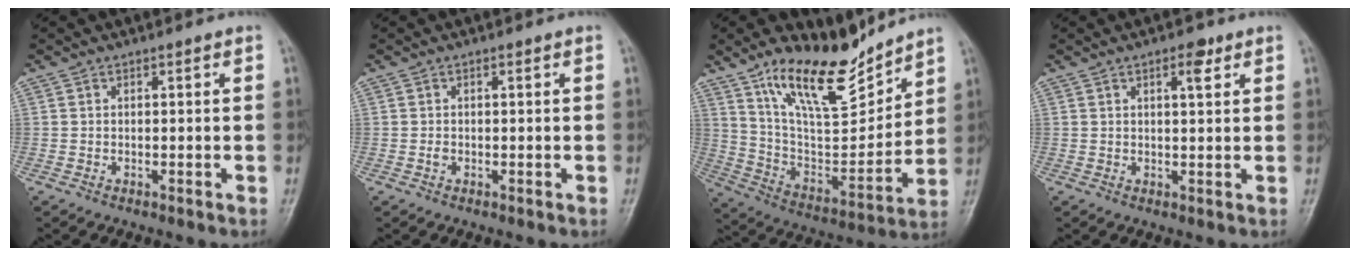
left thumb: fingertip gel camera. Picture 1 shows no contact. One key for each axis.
{"total": 0.8, "fx": -0.1, "fy": 0.5, "fz": 0.5, "tx": -0.007, "ty": 0.000, "tz": -0.002}
{"total": 17.8, "fx": 13.5, "fy": 5.9, "fz": 9.9, "tx": -0.125, "ty": -0.085, "tz": 0.249}
{"total": 3.2, "fx": 1.7, "fy": 1.2, "fz": 2.4, "tx": -0.029, "ty": -0.006, "tz": 0.025}